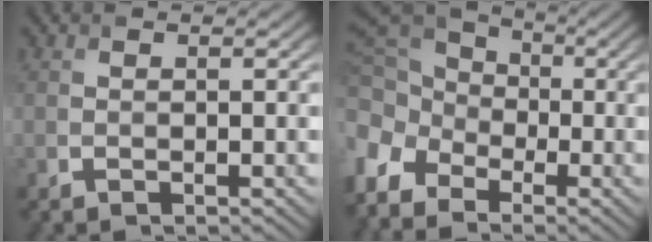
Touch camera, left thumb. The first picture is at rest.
{"total": 11.8, "force": [-6.2, 8.4, 5.6], "torque": [-0.169, -0.036, -0.119]}